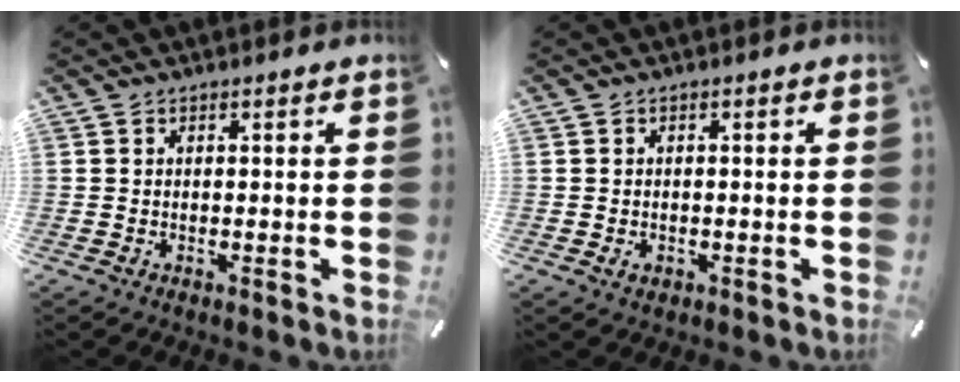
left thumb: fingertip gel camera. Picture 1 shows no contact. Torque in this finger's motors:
{"motor_torque": [-0.18, 0.15, -0.03, -0.03, 0.00]}